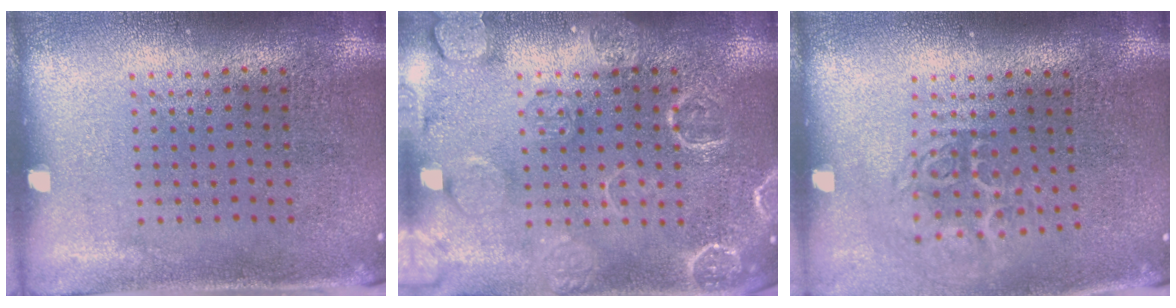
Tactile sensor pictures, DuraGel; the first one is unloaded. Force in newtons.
{"total": 4.3, "press": 4.3, "slide": 0.6}
{"total": 1.7, "press": 1.2, "slide": 1.2}